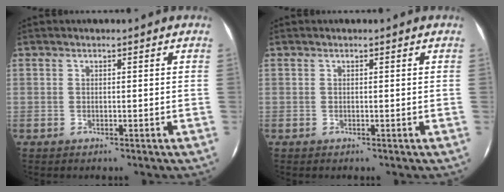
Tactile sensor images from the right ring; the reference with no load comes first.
{"total": 0.0}